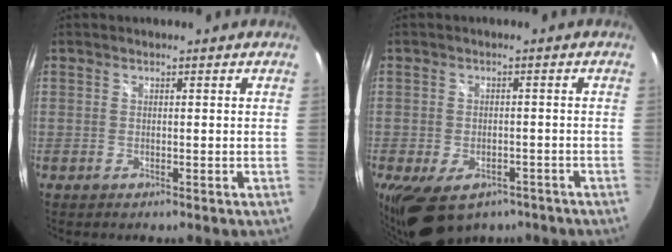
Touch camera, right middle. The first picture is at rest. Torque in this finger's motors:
{"motor_torque": [0.81, -0.90, 0.02, 0.03]}